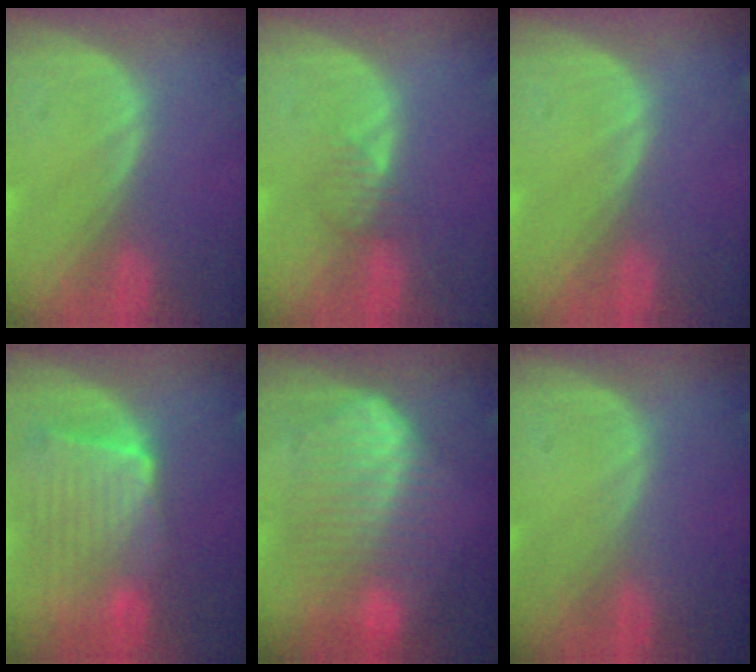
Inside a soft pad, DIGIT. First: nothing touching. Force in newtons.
{"total": 2.1, "press": 2.1, "slide": 0.2}
{"total": 0.0}
{"total": 9.7, "press": 8.8, "slide": 4.1}
{"total": 9.7, "press": 9.7, "slide": 0.8}
{"total": 0.0}